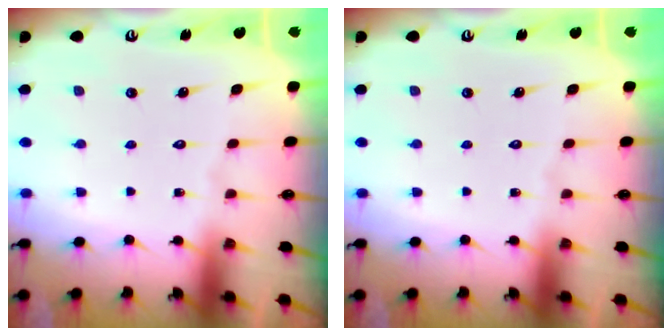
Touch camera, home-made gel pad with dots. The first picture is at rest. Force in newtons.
{"total": 0.0}